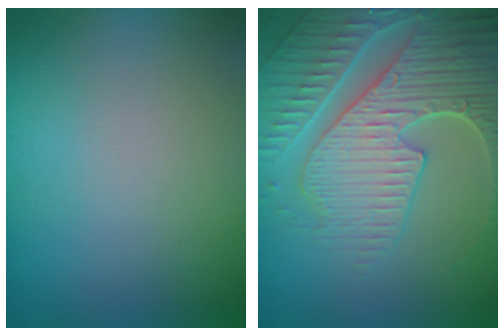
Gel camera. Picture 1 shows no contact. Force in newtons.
{"total": 7.8, "press": 6.0, "slide": 5.0}